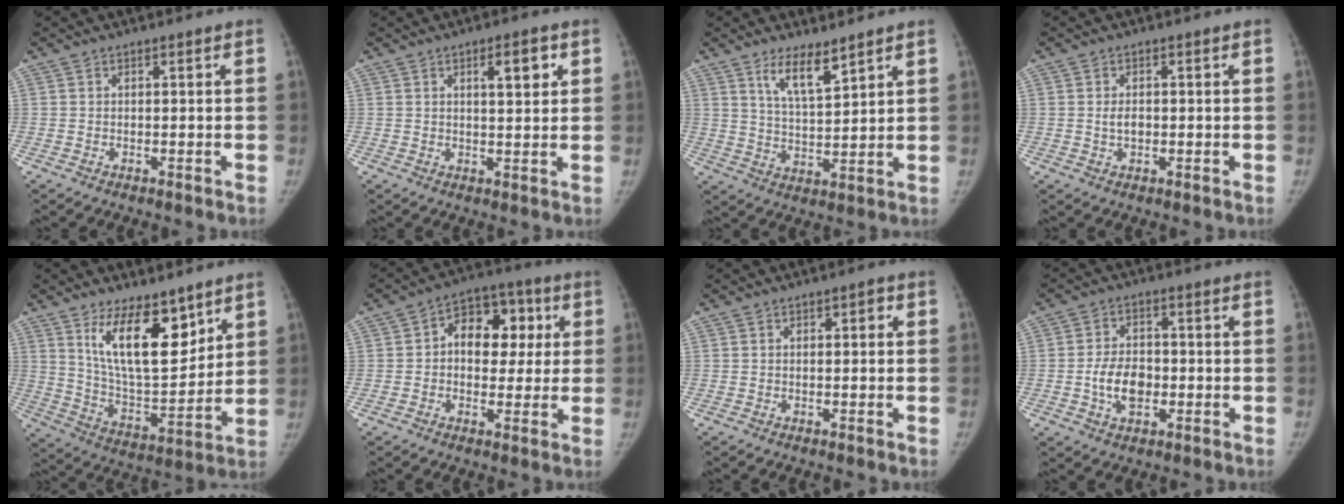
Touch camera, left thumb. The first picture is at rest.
{"total": 5.1, "force": [2.1, 1.7, 4.3], "torque": [-0.053, -0.010, 0.032]}
{"total": 7.0, "force": [4.8, 1.8, 4.7], "torque": [-0.075, -0.039, 0.092]}
{"total": 2.1, "force": [-0.1, 1.3, 1.6], "torque": [-0.027, 0.000, -0.001]}
{"total": 16.1, "force": [9.1, 6.8, 11.4], "torque": [-0.148, -0.067, 0.174]}
{"total": 12.3, "force": [1.9, 8.8, 8.3], "torque": [-0.070, 0.026, 0.020]}
{"total": 1.8, "force": [0.2, 1.0, 1.5], "torque": [-0.017, 0.011, -0.001]}
{"total": 7.4, "force": [-1.5, 4.8, 5.4], "torque": [-0.085, 0.010, -0.028]}